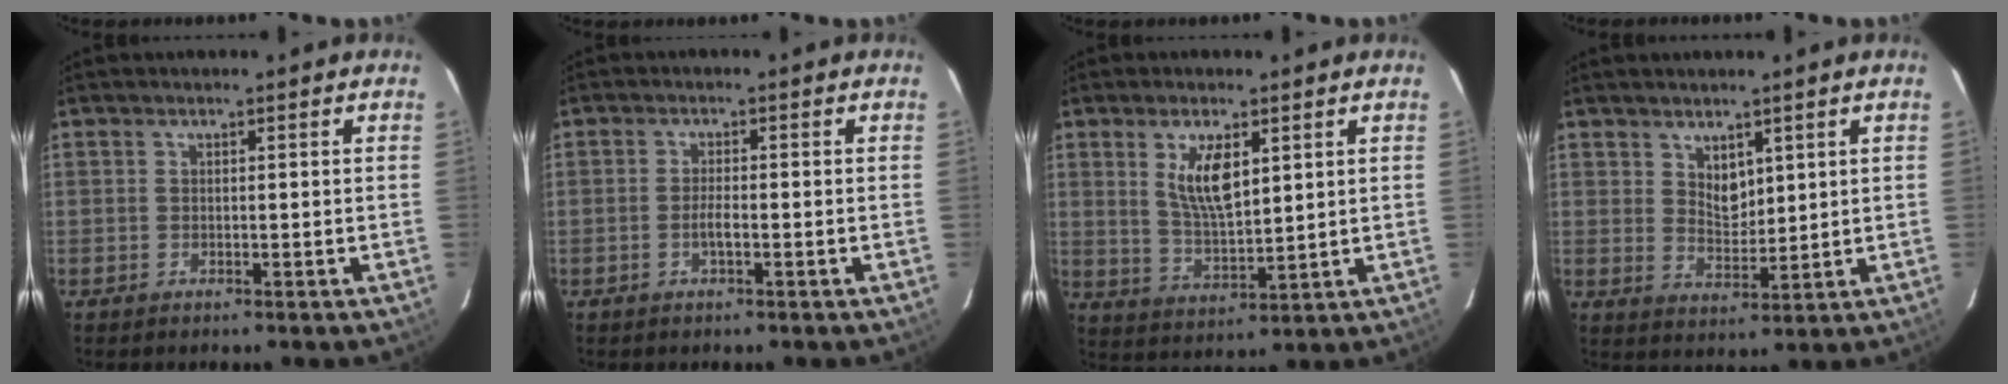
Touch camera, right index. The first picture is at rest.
{"total": 2.0, "force": [-0.8, 0.4, 1.8], "torque": [-0.036, -0.001, -0.015]}
{"total": 8.1, "force": [3.1, 3.1, 6.8], "torque": [-0.123, -0.005, 0.069]}
{"total": 4.5, "force": [2.7, 2.7, 2.3], "torque": [-0.032, -0.001, 0.052]}